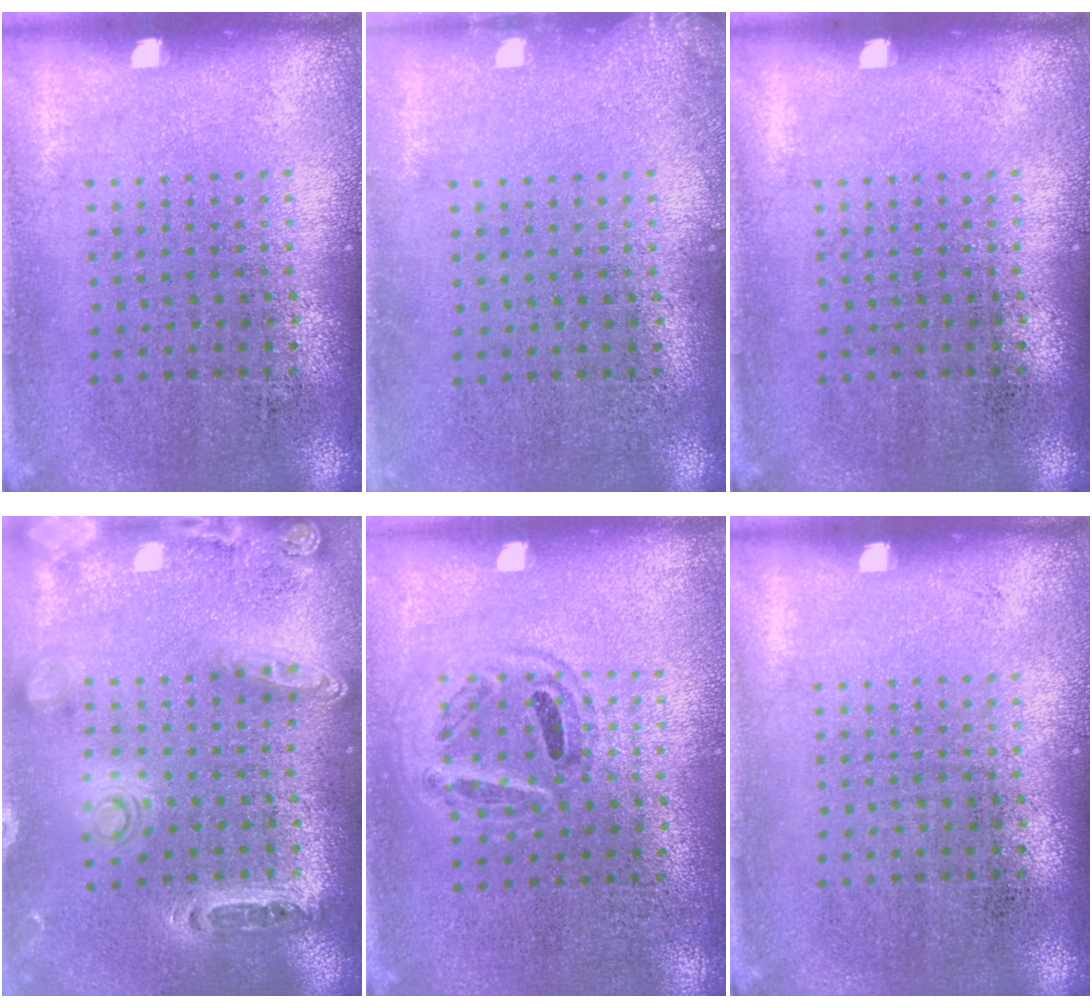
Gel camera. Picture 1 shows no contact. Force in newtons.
{"total": 0.9, "press": 0.9, "slide": 0.1}
{"total": 0.0}
{"total": 1.5, "press": 1.4, "slide": 0.2}
{"total": 0.9, "press": 0.9, "slide": 0.1}
{"total": 0.0}